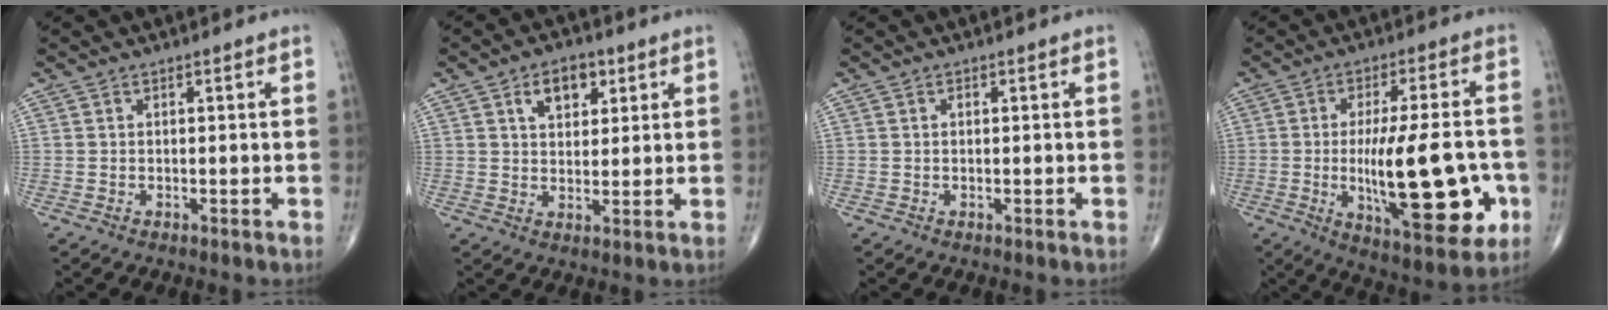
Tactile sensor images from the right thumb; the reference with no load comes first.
{"total": 7.0, "force": [3.1, 4.4, 4.5], "torque": [-0.045, -0.010, 0.047]}
{"total": 0.6, "force": [0.1, 0.3, 0.5], "torque": [-0.009, 0.001, 0.003]}
{"total": 21.0, "force": [-4.0, 7.0, 19.4], "torque": [-0.286, -0.002, -0.043]}